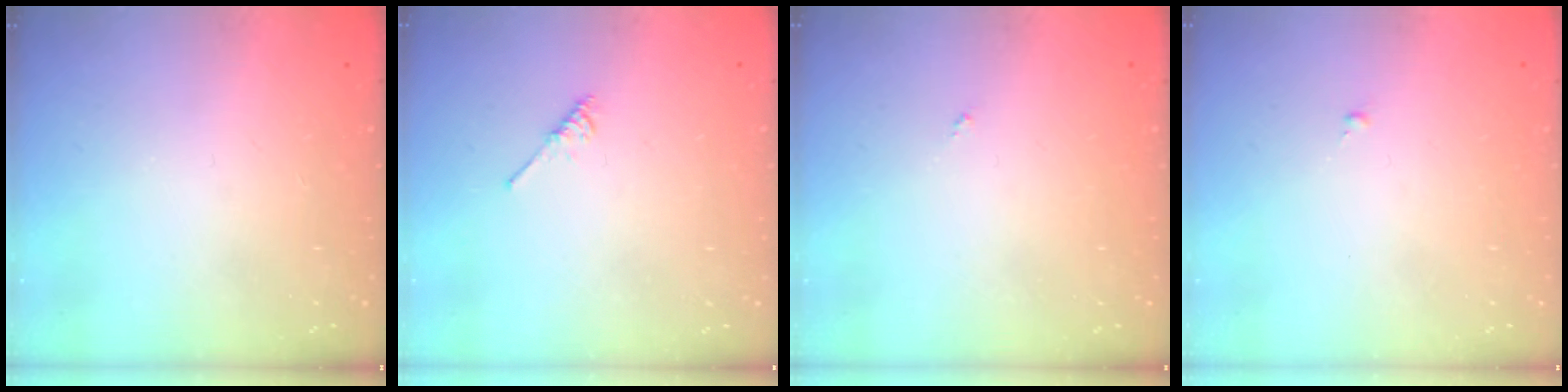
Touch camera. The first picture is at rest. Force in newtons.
{"total": 2.1, "press": 2.1, "slide": 0.4}
{"total": 0.0}
{"total": 0.0}